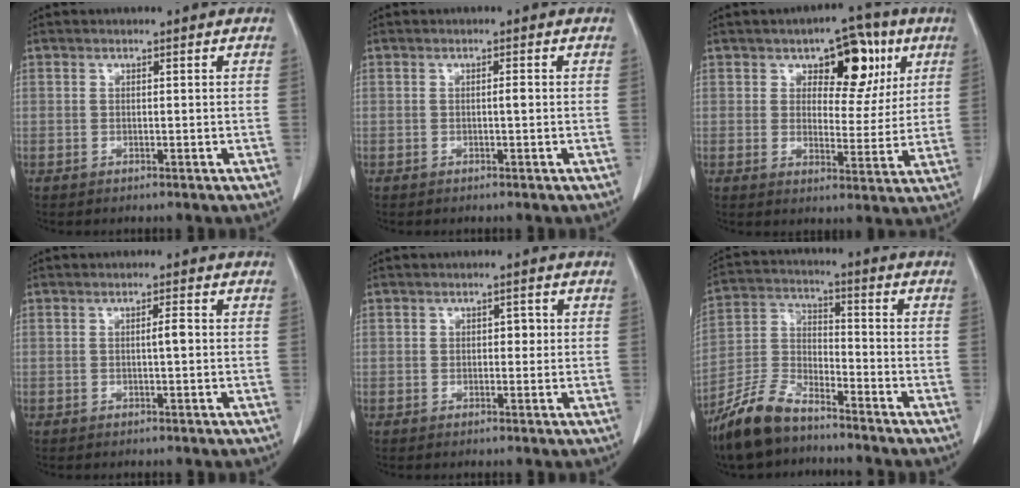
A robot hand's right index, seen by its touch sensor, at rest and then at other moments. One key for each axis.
{"total": 0.9, "fx": -0.1, "fy": 0.1, "fz": 0.9, "tx": -0.013, "ty": 0.001, "tz": -0.003}
{"total": 10.2, "fx": 4.4, "fy": 5.3, "fz": 7.5, "tx": -0.083, "ty": 0.018, "tz": 0.060}
{"total": 1.7, "fx": -0.1, "fy": 0.2, "fz": 1.7, "tx": -0.027, "ty": 0.002, "tz": -0.003}
{"total": 1.9, "fx": 0.1, "fy": 1.2, "fz": 1.5, "tx": -0.014, "ty": 0.005, "tz": -0.002}
{"total": 10.7, "fx": -8.6, "fy": 3.5, "fz": 5.3, "tx": -0.118, "ty": -0.003, "tz": -0.173}